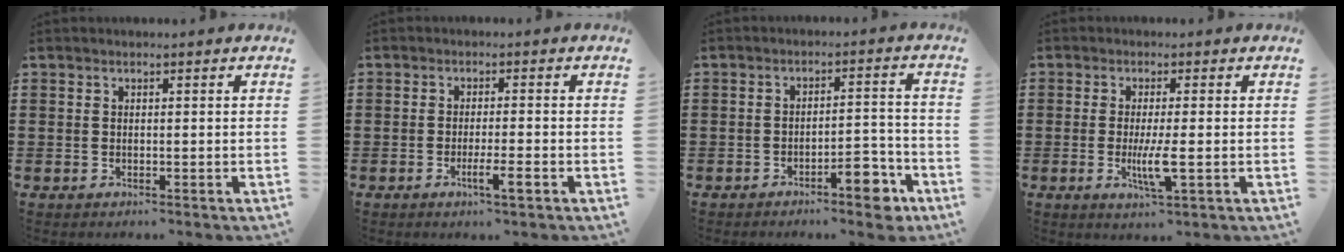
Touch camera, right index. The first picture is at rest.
{"total": 3.7, "force": [-1.8, 0.3, 3.2], "torque": [-0.051, -0.005, -0.030]}
{"total": 6.2, "force": [-4.3, 1.6, 4.2], "torque": [-0.064, 0.011, -0.074]}
{"total": 4.6, "force": [-1.0, 0.4, 4.5], "torque": [-0.083, -0.010, -0.018]}